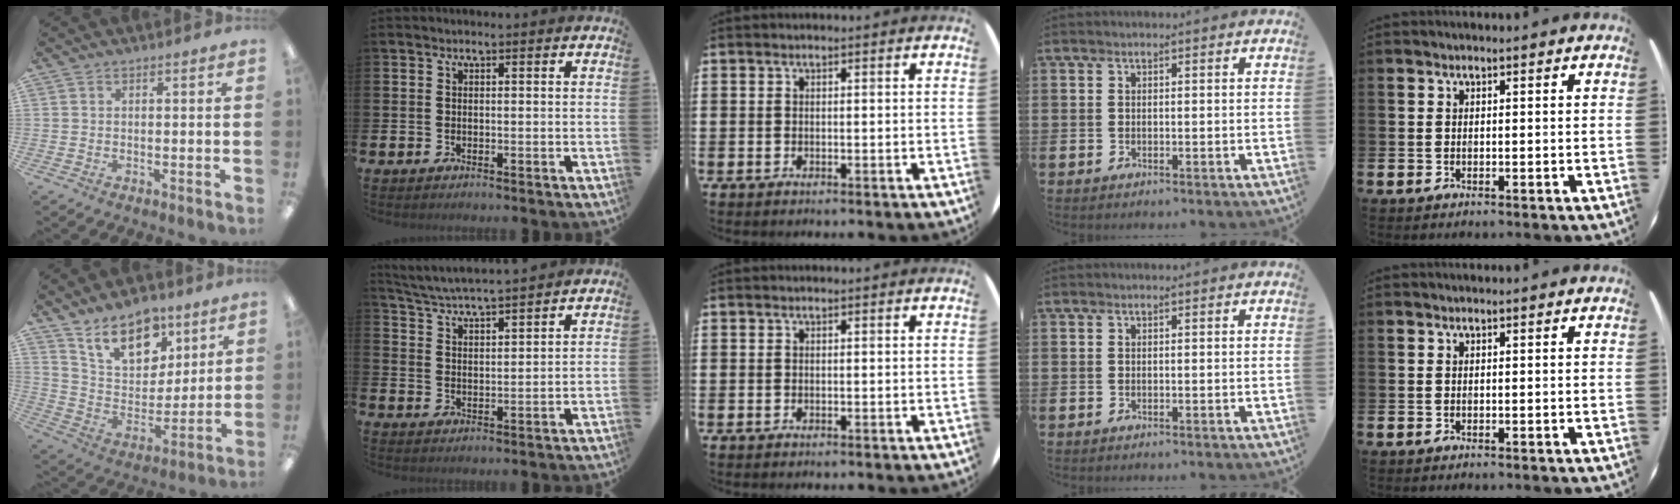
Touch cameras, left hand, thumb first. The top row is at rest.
{"thumb": {"total": 15.7, "force": [10.7, 8.5, 7.8], "torque": [-0.126, -0.051, 0.195]}, "index": {"total": 4.8, "force": [4.7, -0.1, 0.8], "torque": [-0.038, -0.032, 0.083]}}